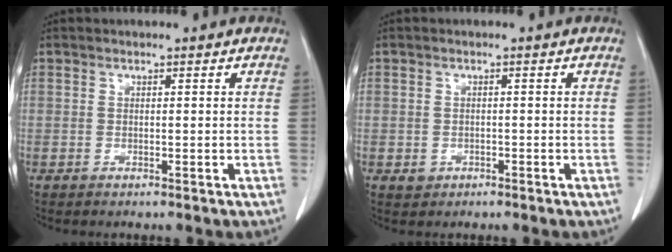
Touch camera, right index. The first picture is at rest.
{"total": 1.6, "force": [-0.7, 1.4, 0.2], "torque": [0.002, 0.006, -0.008]}